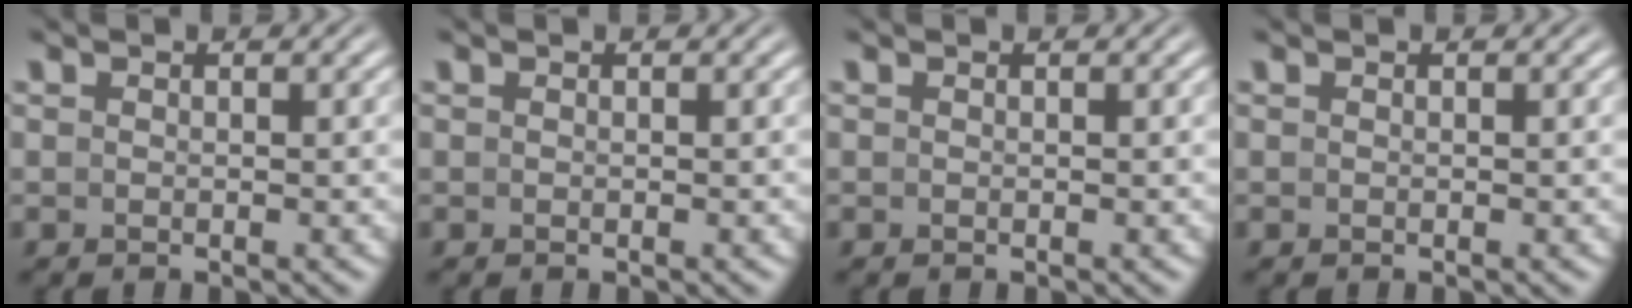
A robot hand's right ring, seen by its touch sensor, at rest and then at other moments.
{"total": 0.0}
{"total": 0.0}
{"total": 0.0}